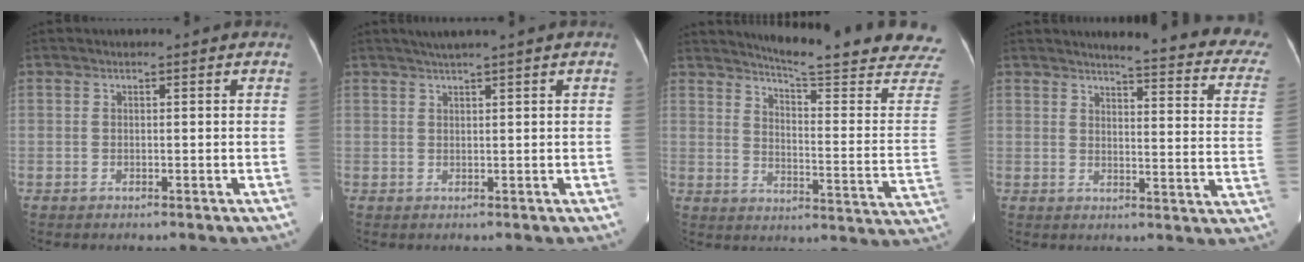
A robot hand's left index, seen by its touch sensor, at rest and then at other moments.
{"total": 2.3, "force": [1.7, -0.6, 1.5], "torque": [-0.027, 0.008, 0.035]}
{"total": 21.7, "force": [20.0, -0.3, 8.5], "torque": [-0.122, -0.106, 0.235]}
{"total": 18.7, "force": [17.0, 1.8, 7.4], "torque": [-0.075, -0.081, 0.170]}